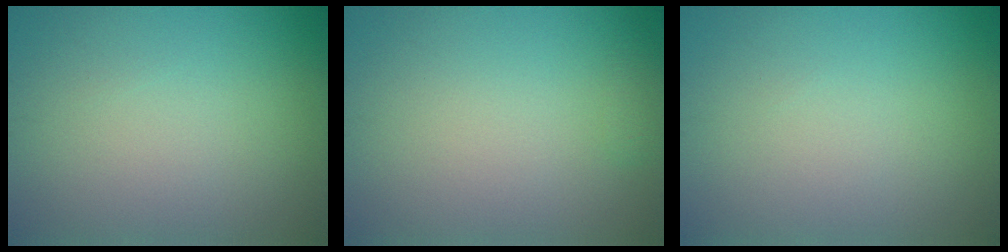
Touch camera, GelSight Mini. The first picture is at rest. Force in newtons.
{"total": 0.6, "press": 0.6, "slide": 0.1}
{"total": 0.0}